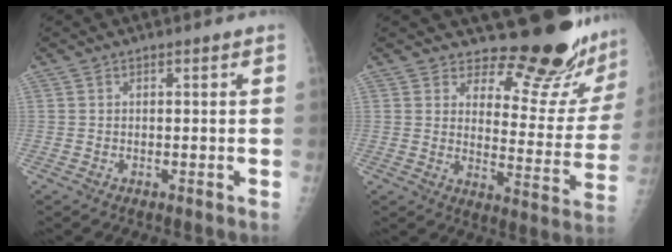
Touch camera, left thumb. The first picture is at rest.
{"total": 17.3, "force": [16.0, 4.3, 5.0], "torque": [-0.015, -0.171, 0.194]}